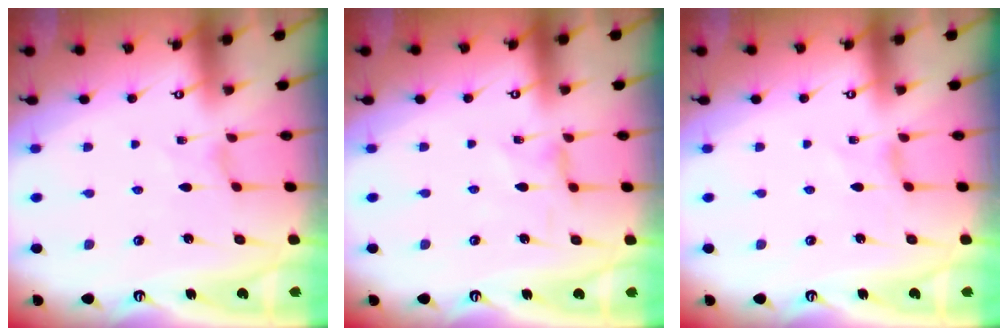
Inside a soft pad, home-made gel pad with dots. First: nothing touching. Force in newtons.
{"total": 0.7, "press": 0.6, "slide": 0.2}
{"total": 0.0}